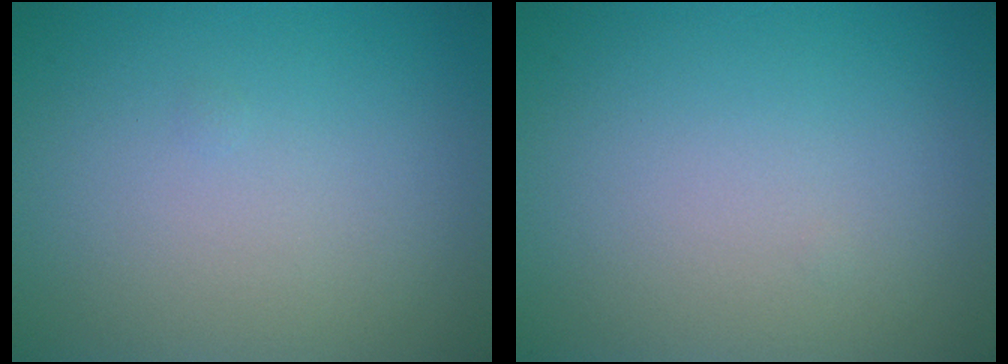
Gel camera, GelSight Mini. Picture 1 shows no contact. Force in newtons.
{"total": 0.0}